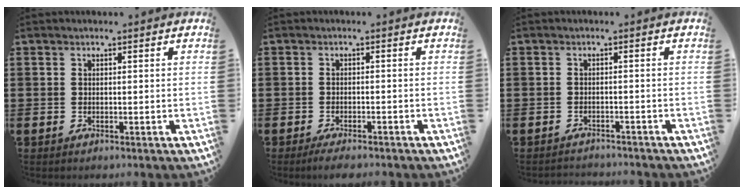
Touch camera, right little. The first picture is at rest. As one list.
[{"total": 1.6, "force": [-1.4, 0.1, 0.7], "torque": [-0.014, 0.002, -0.027]}, {"total": 0.8, "force": [-0.7, -0.1, -0.2], "torque": [0.001, 0.004, -0.016]}]